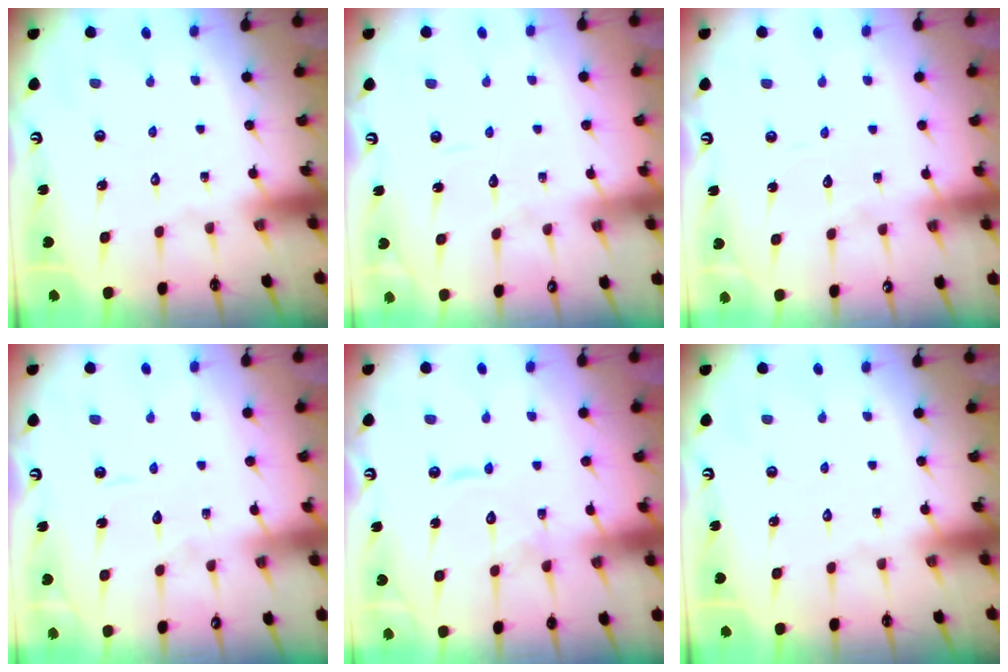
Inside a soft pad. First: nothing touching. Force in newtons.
{"total": 3.0, "press": 3.0, "slide": 0.3}
{"total": 6.7, "press": 6.7, "slide": 0.5}
{"total": 2.9, "press": 2.9, "slide": 0.2}
{"total": 9.6, "press": 9.6, "slide": 0.9}
{"total": 0.0}